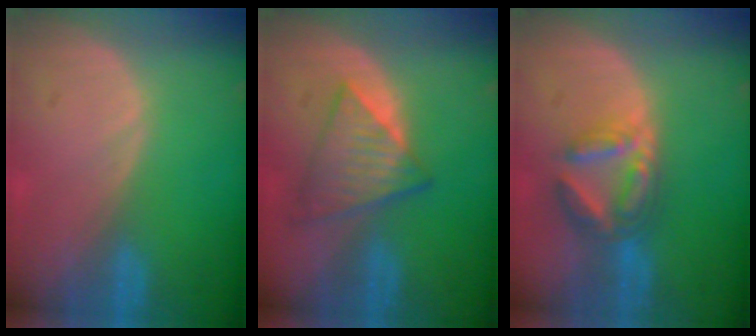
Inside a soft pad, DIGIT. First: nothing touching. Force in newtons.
{"total": 6.1, "press": 6.1, "slide": 0.3}
{"total": 6.9, "press": 6.1, "slide": 3.4}